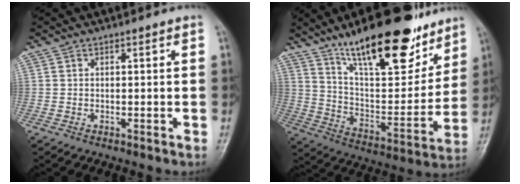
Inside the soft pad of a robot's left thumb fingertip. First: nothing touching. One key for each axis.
{"total": 23.9, "fx": 16.4, "fy": 8.1, "fz": 15.3, "tx": -0.196, "ty": -0.073, "tz": 0.274}